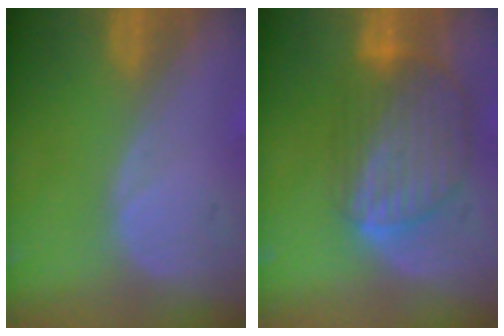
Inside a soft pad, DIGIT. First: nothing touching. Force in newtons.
{"total": 8.8, "press": 7.7, "slide": 4.3}